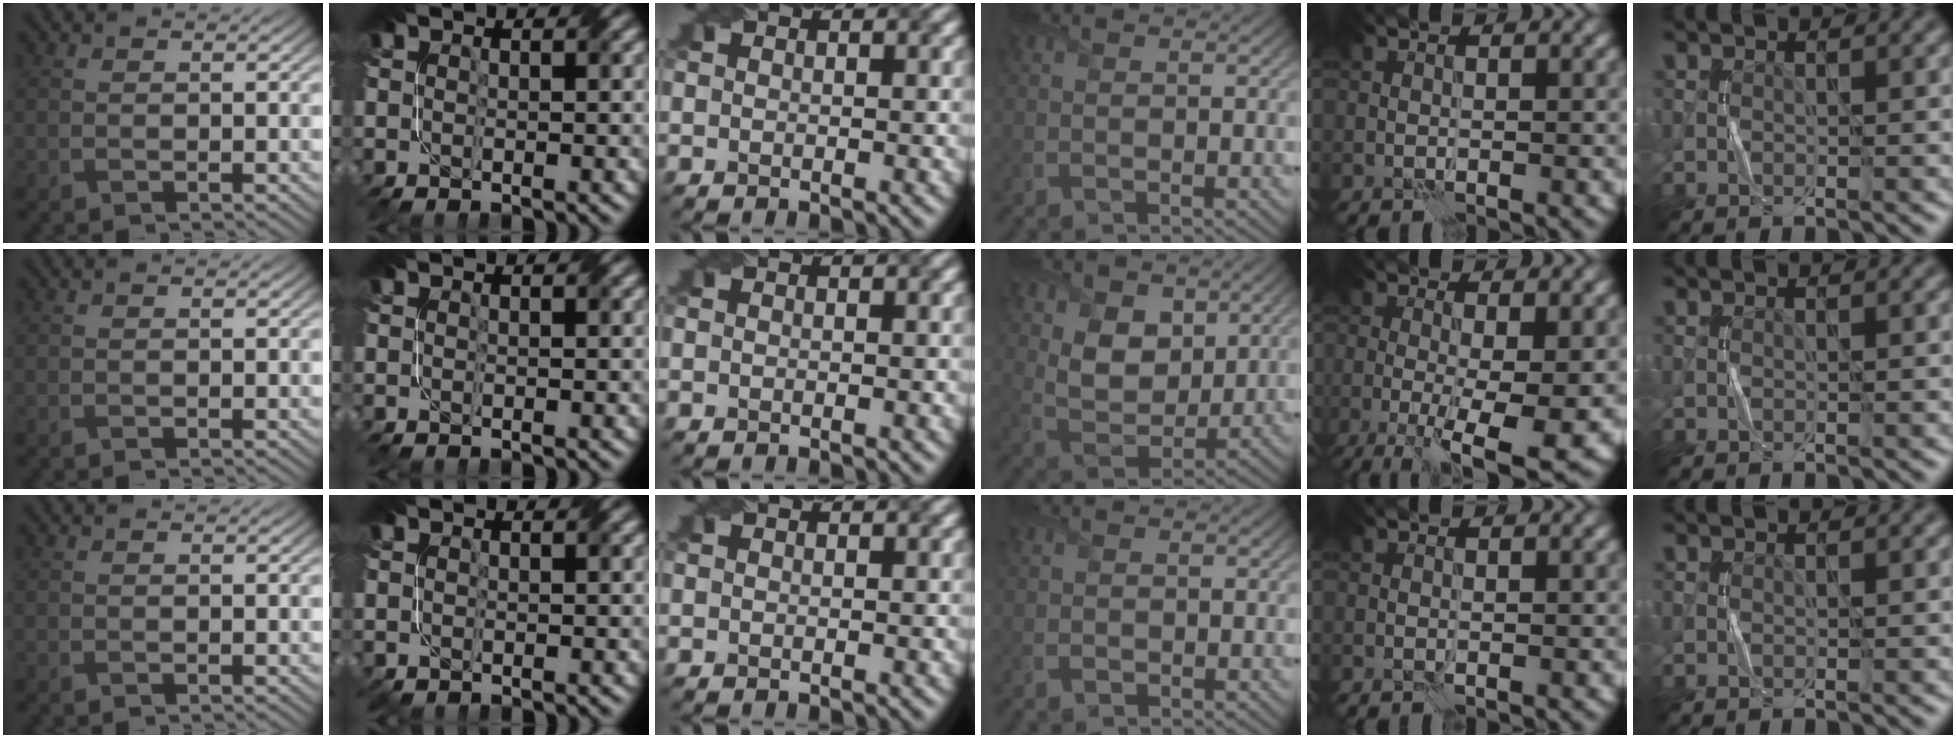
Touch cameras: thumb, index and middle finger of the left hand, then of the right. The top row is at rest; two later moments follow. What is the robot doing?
{"motion": "fold", "object": "napkin"}